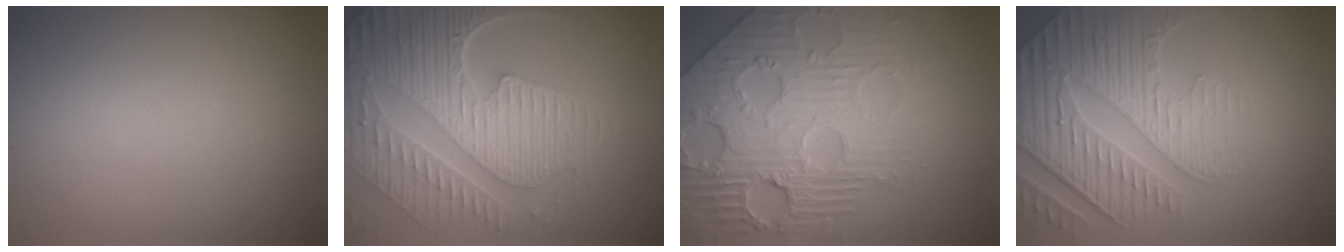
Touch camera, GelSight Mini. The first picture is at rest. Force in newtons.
{"total": 9.3, "press": 6.3, "slide": 6.8}
{"total": 8.0, "press": 6.1, "slide": 5.2}
{"total": 6.9, "press": 5.3, "slide": 4.4}